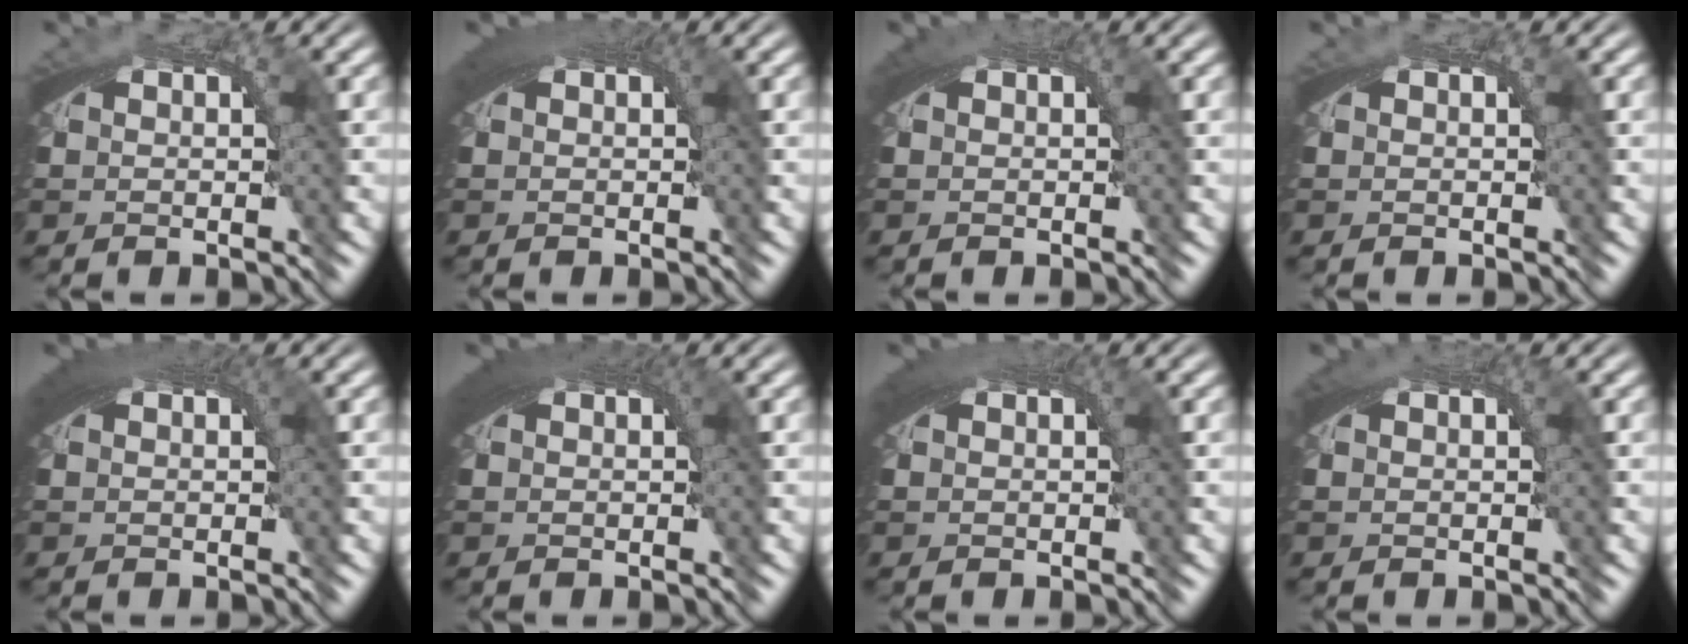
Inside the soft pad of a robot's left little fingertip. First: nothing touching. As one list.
[{"total": 2.7, "force": [1.1, 0.7, 2.4], "torque": [-0.029, 0.010, 0.015]}, {"total": 1.6, "force": [0.7, 0.2, 1.5], "torque": [-0.019, 0.005, 0.011]}, {"total": 0.0}, {"total": 3.4, "force": [1.3, 1.0, 2.9], "torque": [-0.038, 0.012, 0.016]}, {"total": 3.8, "force": [1.3, 1.3, 3.4], "torque": [-0.045, 0.013, 0.016]}, {"total": 2.6, "force": [1.0, 0.7, 2.3], "torque": [-0.028, 0.009, 0.014]}, {"total": 1.3, "force": [0.5, 0.1, 1.2], "torque": [-0.016, 0.004, 0.009]}]